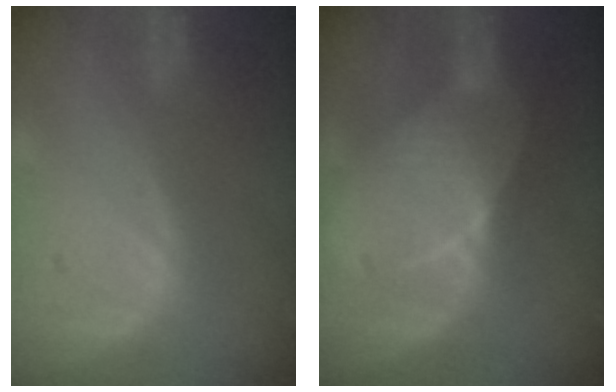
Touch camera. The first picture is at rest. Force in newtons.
{"total": 6.8, "press": 6.5, "slide": 2.2}